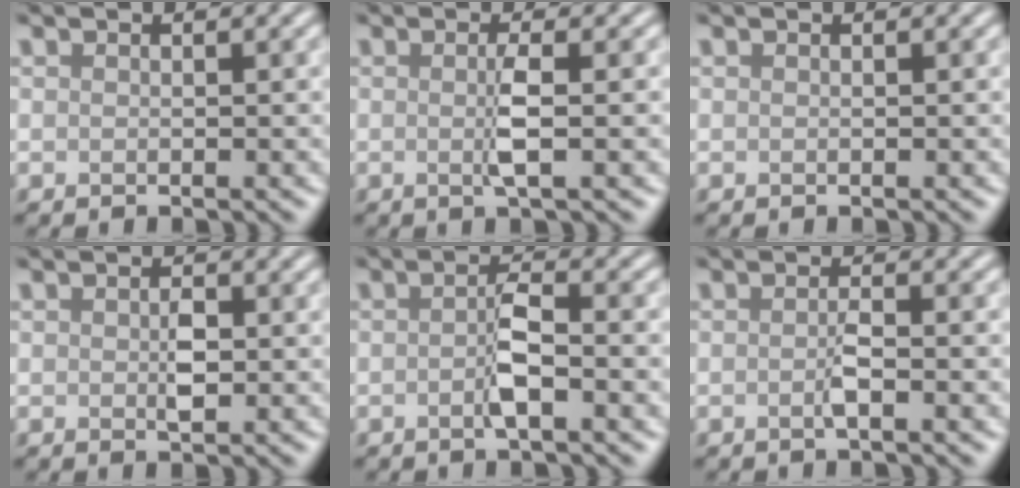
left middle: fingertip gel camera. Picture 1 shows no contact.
{"total": 2.0, "force": [0.0, 0.2, 2.0], "torque": [-0.044, -0.007, -0.003]}
{"total": 0.0}
{"total": 1.5, "force": [0.1, 0.8, 1.3], "torque": [-0.025, -0.002, 0.001]}
{"total": 2.8, "force": [-0.5, 0.5, 2.7], "torque": [-0.050, 0.001, -0.016]}
{"total": 1.6, "force": [-0.3, 0.3, 1.6], "torque": [-0.031, -0.001, -0.010]}